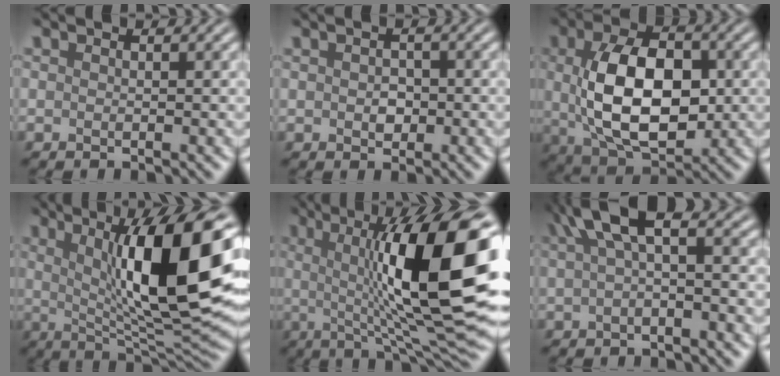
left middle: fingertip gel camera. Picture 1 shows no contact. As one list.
[{"total": 1.6, "force": [0.0, 1.1, 1.1], "torque": [-0.023, 0.001, 0.002]}, {"total": 10.3, "force": [0.2, 5.9, 8.5], "torque": [-0.157, -0.004, 0.008]}, {"total": 14.2, "force": [2.7, 3.6, 13.5], "torque": [-0.187, 0.004, 0.041]}, {"total": 15.3, "force": [1.8, 3.6, 14.8], "torque": [-0.203, 0.007, 0.022]}, {"total": 4.8, "force": [1.6, 1.5, 4.3], "torque": [-0.068, 0.014, 0.021]}]